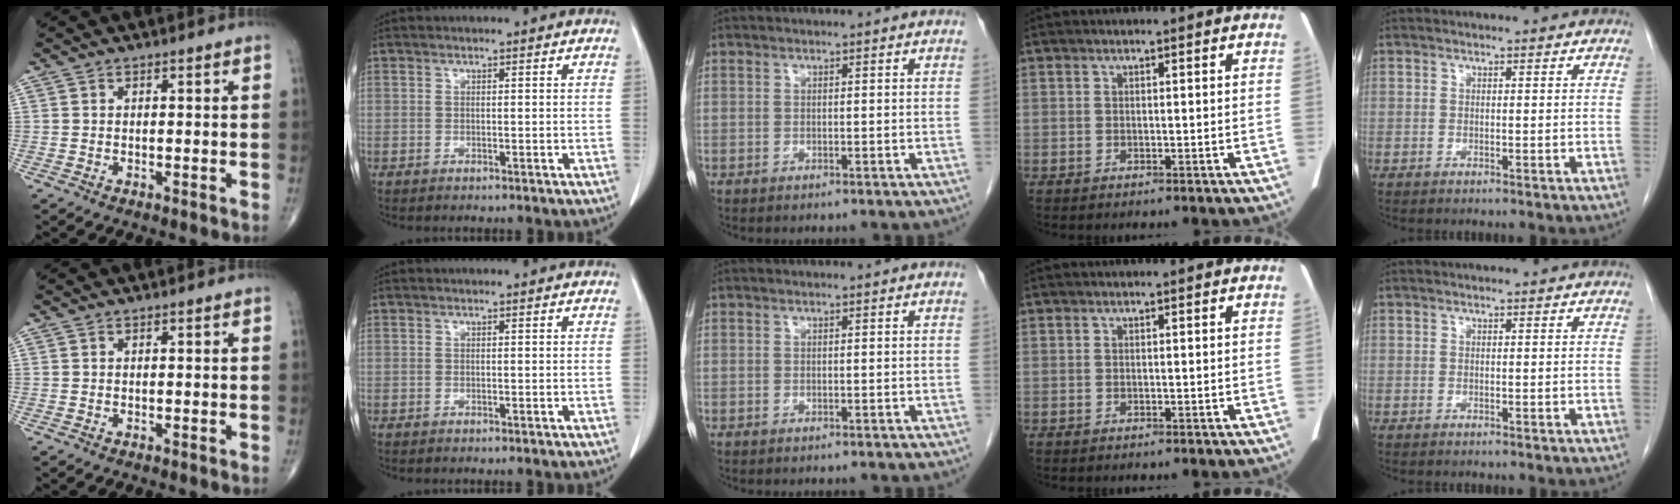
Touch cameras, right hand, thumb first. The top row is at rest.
{}